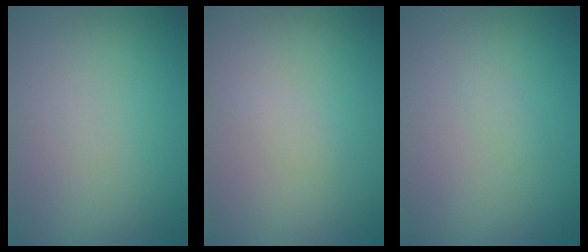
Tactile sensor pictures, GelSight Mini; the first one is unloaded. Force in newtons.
{"total": 0.6, "press": 0.6, "slide": 0.1}
{"total": 0.5, "press": 0.5, "slide": 0.1}